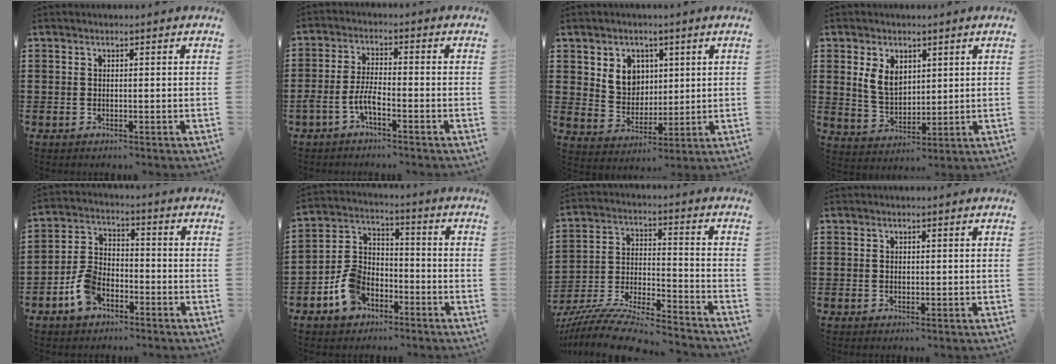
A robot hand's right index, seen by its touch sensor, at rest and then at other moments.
{"total": 4.3, "force": [-2.5, 1.0, 3.4], "torque": [-0.087, -0.004, -0.053]}
{"total": 6.0, "force": [2.2, 5.2, 2.0], "torque": [-0.056, 0.014, 0.039]}
{"total": 5.9, "force": [2.2, 4.1, 3.6], "torque": [-0.091, 0.011, 0.037]}
{"total": 6.5, "force": [-3.8, 3.8, 3.6], "torque": [-0.096, 0.010, -0.077]}
{"total": 7.9, "force": [-4.5, 5.5, 3.4], "torque": [-0.105, 0.018, -0.092]}
{"total": 10.8, "force": [-9.9, 0.8, 4.3], "torque": [-0.086, 0.014, -0.199]}
{"total": 0.6, "force": [0.1, 0.6, 0.3], "torque": [-0.008, 0.003, 0.002]}